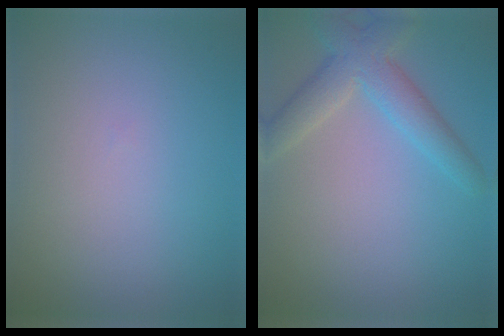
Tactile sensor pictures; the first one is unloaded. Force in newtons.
{"total": 4.2, "press": 4.2, "slide": 0.3}